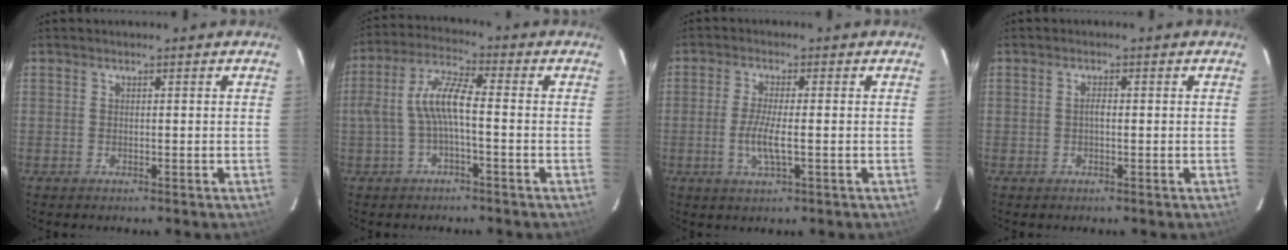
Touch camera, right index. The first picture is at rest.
{"total": 7.5, "force": [-1.5, 1.7, 7.1], "torque": [-0.157, 0.016, -0.026]}
{"total": 5.1, "force": [-1.2, 0.7, 4.9], "torque": [-0.099, -0.008, -0.024]}
{"total": 1.2, "force": [-0.1, 0.5, 1.0], "torque": [-0.019, 0.006, -0.004]}